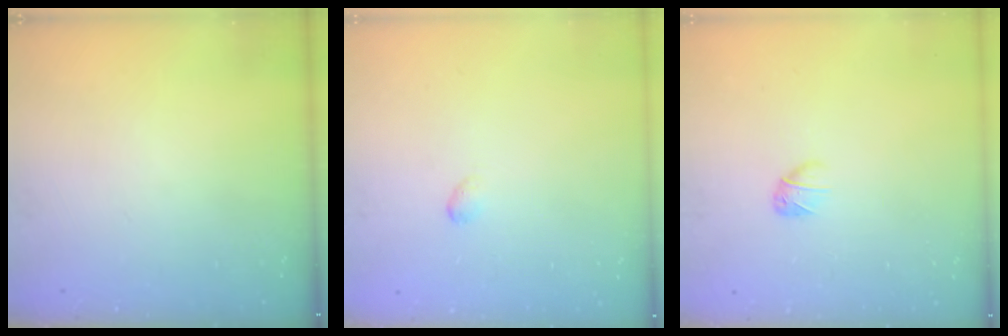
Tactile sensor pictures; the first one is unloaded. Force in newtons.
{"total": 2.7, "press": 2.6, "slide": 0.5}
{"total": 3.0, "press": 2.9, "slide": 0.7}